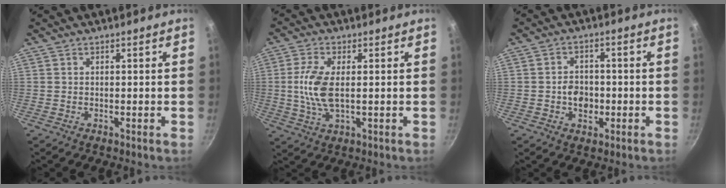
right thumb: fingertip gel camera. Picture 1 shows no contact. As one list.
[{"total": 8.1, "force": [0.4, 3.4, 7.3], "torque": [-0.161, 0.000, 0.005]}, {"total": 5.3, "force": [-1.2, 4.1, 3.2], "torque": [-0.028, 0.013, -0.020]}]